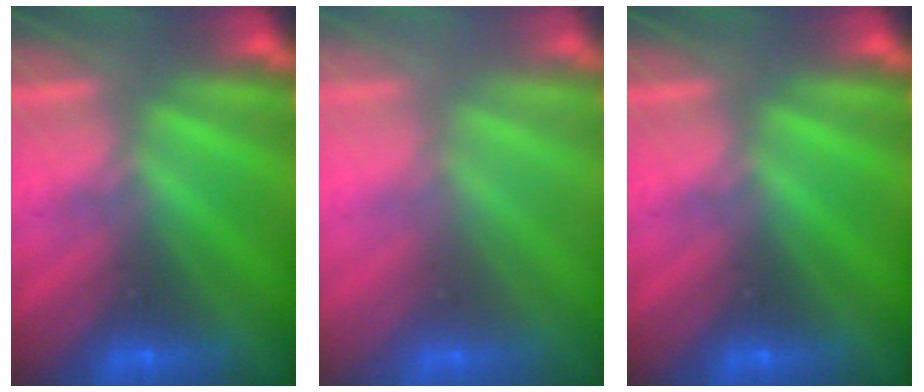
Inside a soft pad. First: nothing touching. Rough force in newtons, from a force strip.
{"total": 2.4}
{"total": 0.0}